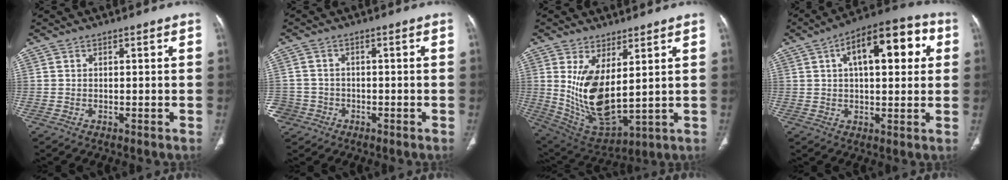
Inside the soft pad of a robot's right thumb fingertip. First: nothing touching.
{"total": 5.3, "force": [-2.1, 4.8, 0.4], "torque": [-0.004, 0.019, -0.034]}
{"total": 13.8, "force": [2.9, 6.2, 12.0], "torque": [-0.221, -0.034, 0.082]}
{"total": 16.2, "force": [4.7, 7.4, 13.7], "torque": [-0.166, 0.023, 0.062]}